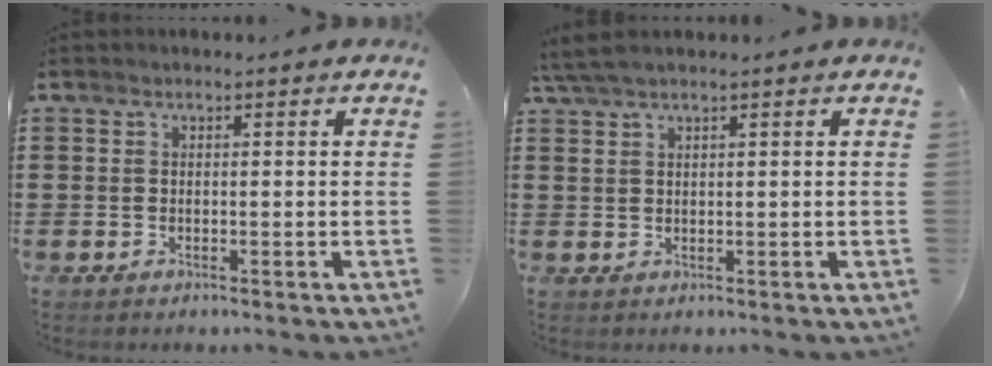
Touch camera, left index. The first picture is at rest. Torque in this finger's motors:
{"motor_torque": [1.01, -1.12, 0.44, 0.16]}